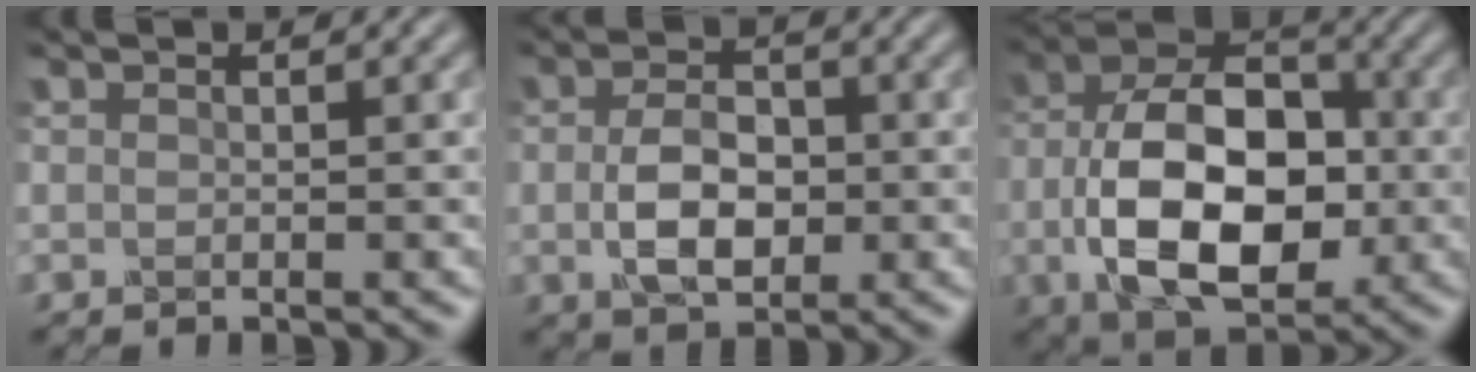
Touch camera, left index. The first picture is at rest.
{"total": 4.4, "force": [-0.4, 2.7, 3.4], "torque": [-0.072, 0.001, -0.012]}
{"total": 11.6, "force": [-2.2, 7.1, 8.9], "torque": [-0.163, 0.001, -0.041]}